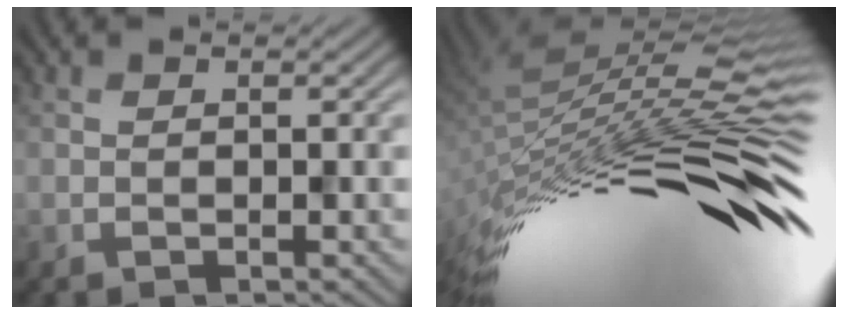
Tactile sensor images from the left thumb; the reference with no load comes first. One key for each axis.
{"total": 15.5, "fx": -2.2, "fy": 3.9, "fz": 14.8, "tx": -0.276, "ty": 0.004, "tz": -0.042}